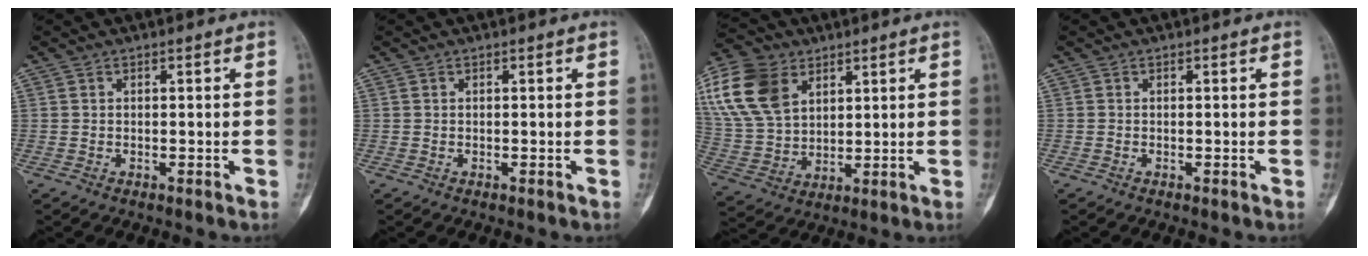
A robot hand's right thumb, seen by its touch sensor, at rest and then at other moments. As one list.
[{"total": 0.0}, {"total": 17.2, "force": [7.2, 11.6, 10.5], "torque": [-0.207, -0.012, 0.142]}, {"total": 0.0}]